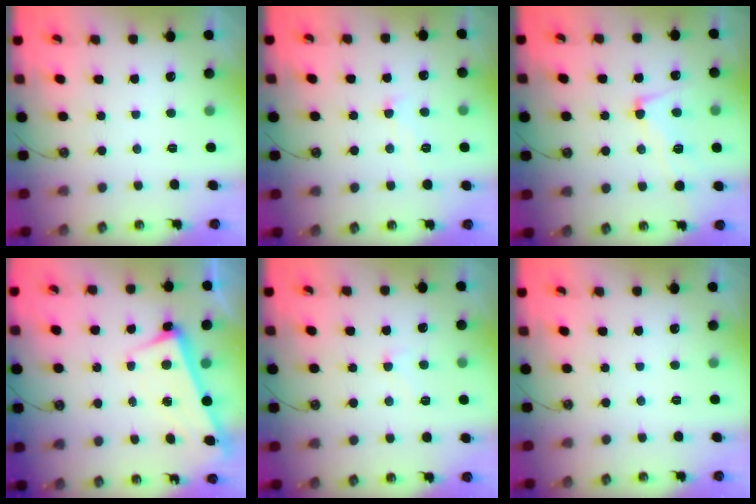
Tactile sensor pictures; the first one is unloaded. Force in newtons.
{"total": 1.8, "press": 1.7, "slide": 0.6}
{"total": 3.8, "press": 3.7, "slide": 0.7}
{"total": 2.6, "press": 2.5, "slide": 0.7}
{"total": 3.4, "press": 3.4, "slide": 0.4}
{"total": 0.0}